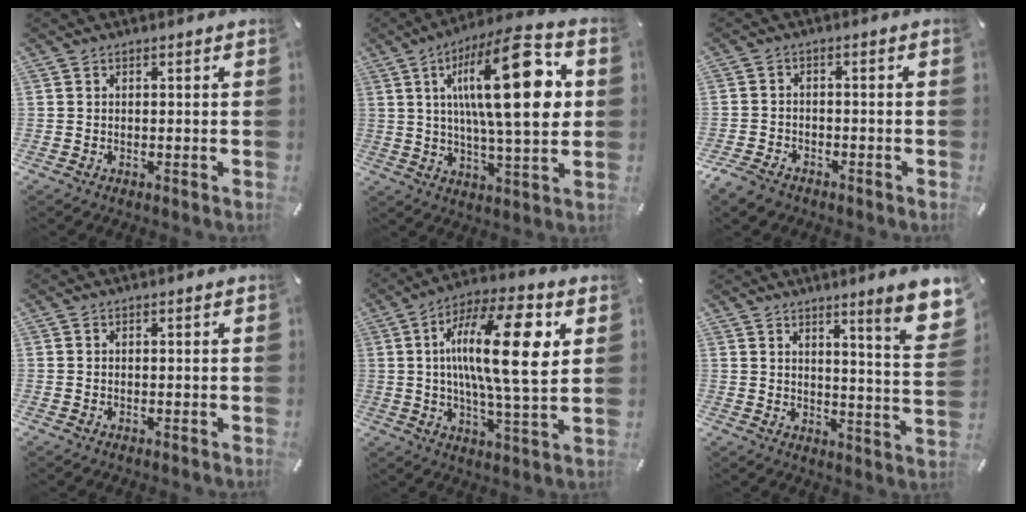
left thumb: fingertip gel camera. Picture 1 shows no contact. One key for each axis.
{"total": 24.1, "fx": 5.8, "fy": 7.2, "fz": 22.3, "tx": -0.376, "ty": -0.023, "tz": 0.075}
{"total": 4.0, "fx": -3.2, "fy": 2.1, "fz": 1.1, "tx": -0.036, "ty": 0.013, "tz": -0.067}
{"total": 0.0}
{"total": 20.3, "fx": 4.5, "fy": 5.7, "fz": 18.9, "tx": -0.336, "ty": -0.010, "tz": 0.054}
{"total": 10.7, "fx": 6.8, "fy": 0.9, "fz": 8.3, "tx": -0.121, "ty": -0.050, "tz": 0.108}